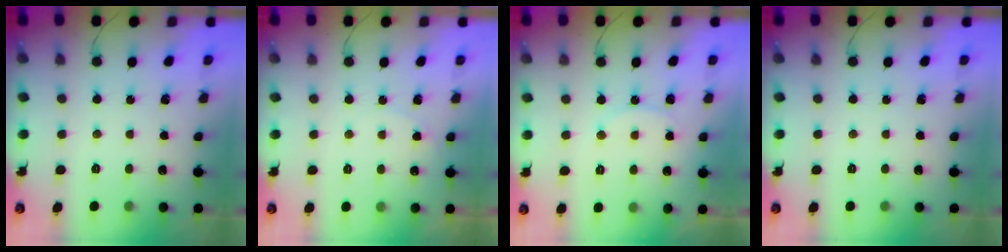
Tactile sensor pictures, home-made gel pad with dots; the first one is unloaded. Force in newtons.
{"total": 2.7, "press": 2.7, "slide": 0.2}
{"total": 7.4, "press": 7.2, "slide": 1.7}
{"total": 0.0}